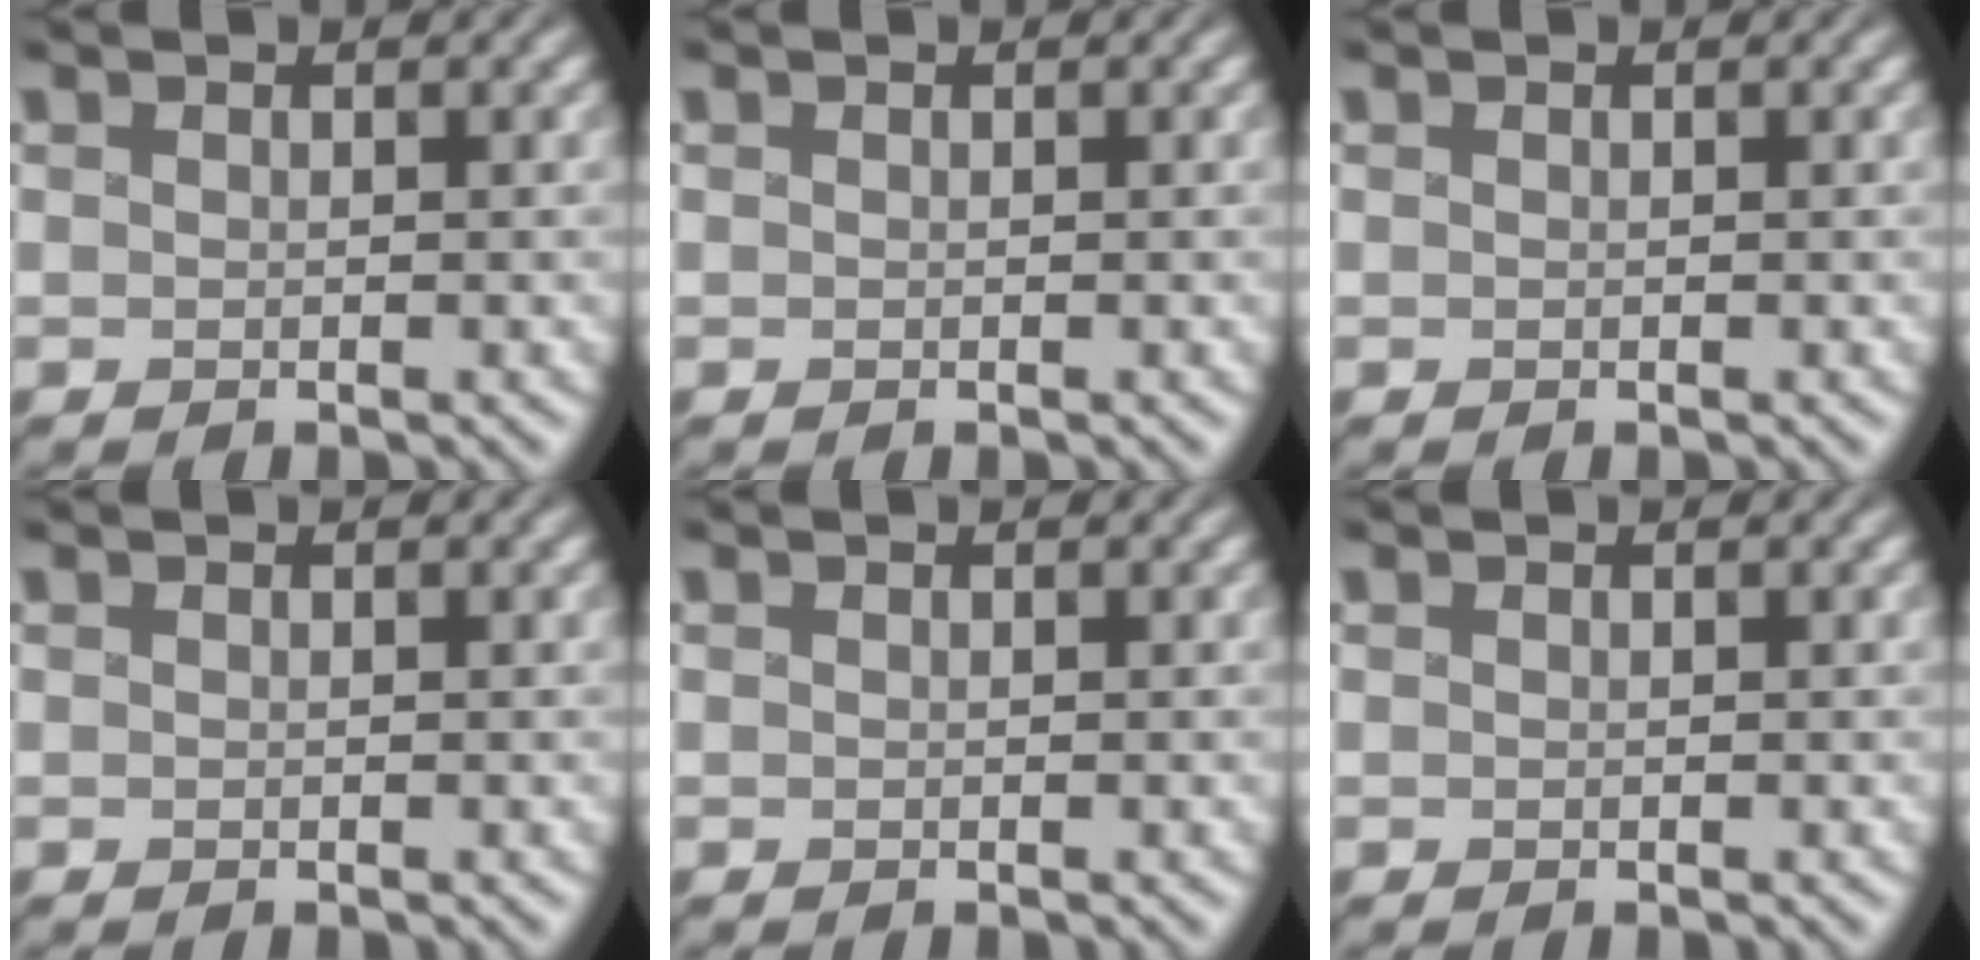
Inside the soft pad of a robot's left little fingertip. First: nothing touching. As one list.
[{"total": 0.0}, {"total": 0.0}, {"total": 0.0}, {"total": 0.0}, {"total": 0.0}]